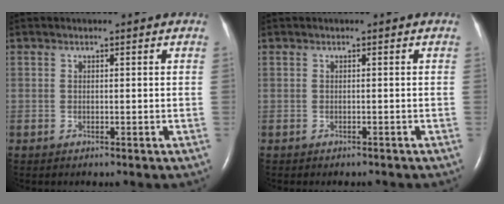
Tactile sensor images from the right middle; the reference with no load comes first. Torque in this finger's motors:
{"motor_torque": [0.02, -0.01, 0.01, 0.00]}